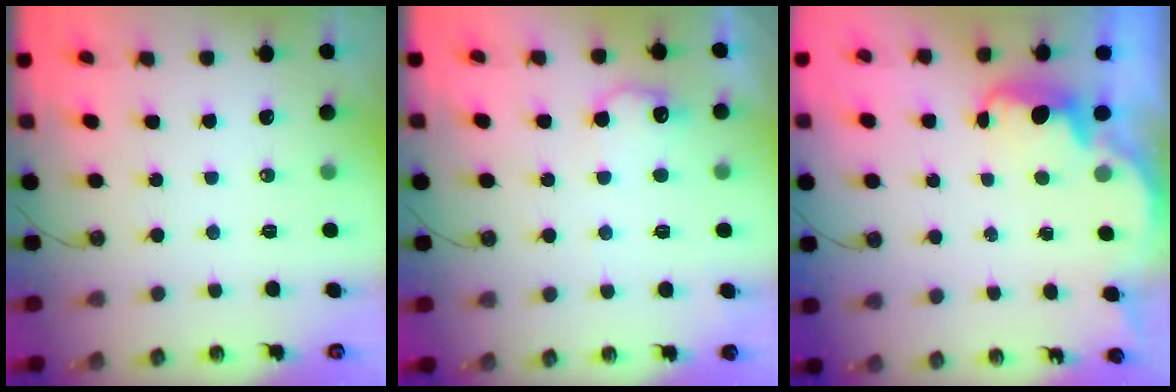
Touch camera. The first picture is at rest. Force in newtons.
{"total": 9.3, "press": 9.3, "slide": 0.4}
{"total": 3.0, "press": 2.9, "slide": 0.7}